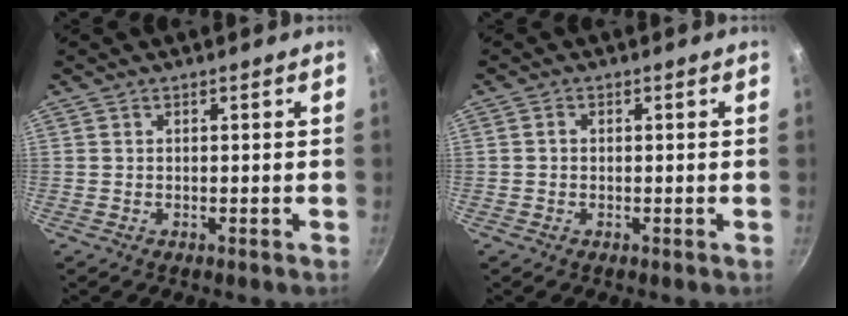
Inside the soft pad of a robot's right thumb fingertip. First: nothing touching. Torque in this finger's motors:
{"motor_torque": [-0.39, 0.07, 0.16, -0.30, 0.05]}